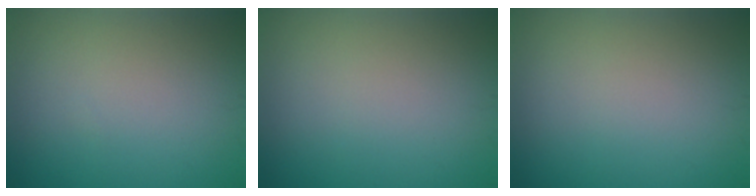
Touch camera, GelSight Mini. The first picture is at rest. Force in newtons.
{"total": 0.0}
{"total": 0.0}